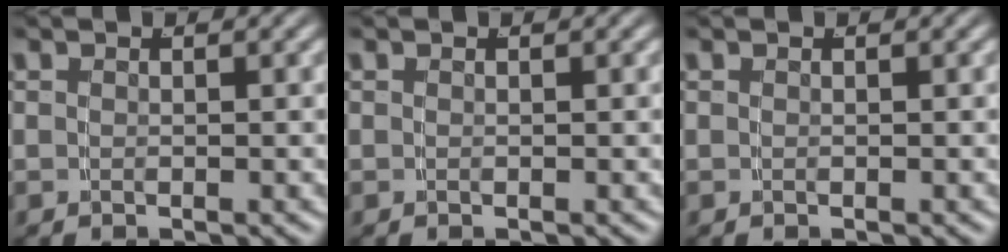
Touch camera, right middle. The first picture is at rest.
{"total": 0.0}
{"total": 0.0}